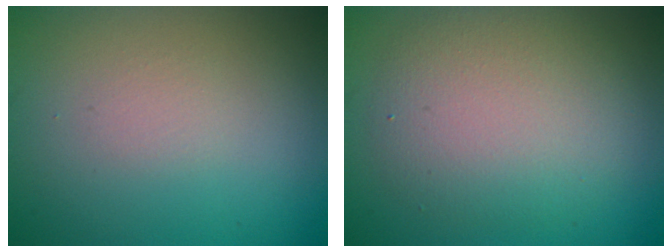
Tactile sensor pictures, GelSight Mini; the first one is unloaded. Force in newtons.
{"total": 5.6, "press": 5.6, "slide": 0.5}